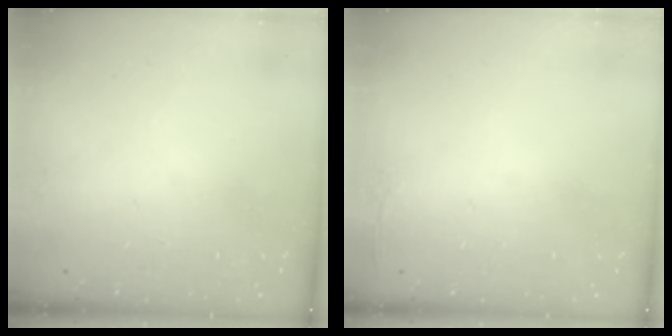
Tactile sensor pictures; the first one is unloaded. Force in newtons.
{"total": 2.8, "press": 2.6, "slide": 0.9}